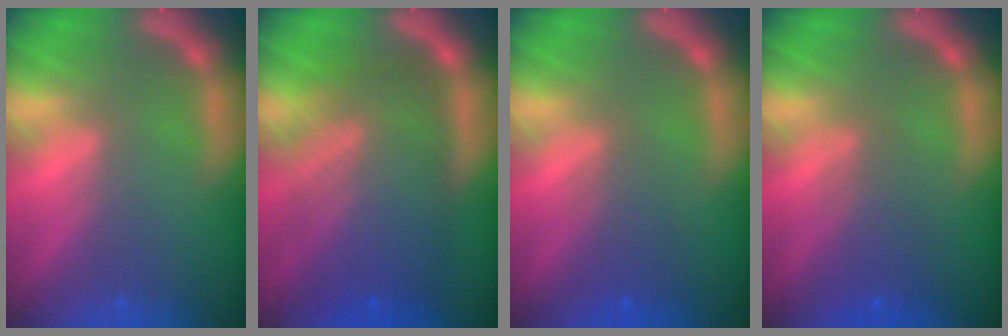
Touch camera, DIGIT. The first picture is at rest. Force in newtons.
{"total": 10.1}
{"total": 2.5}
{"total": 3.1}